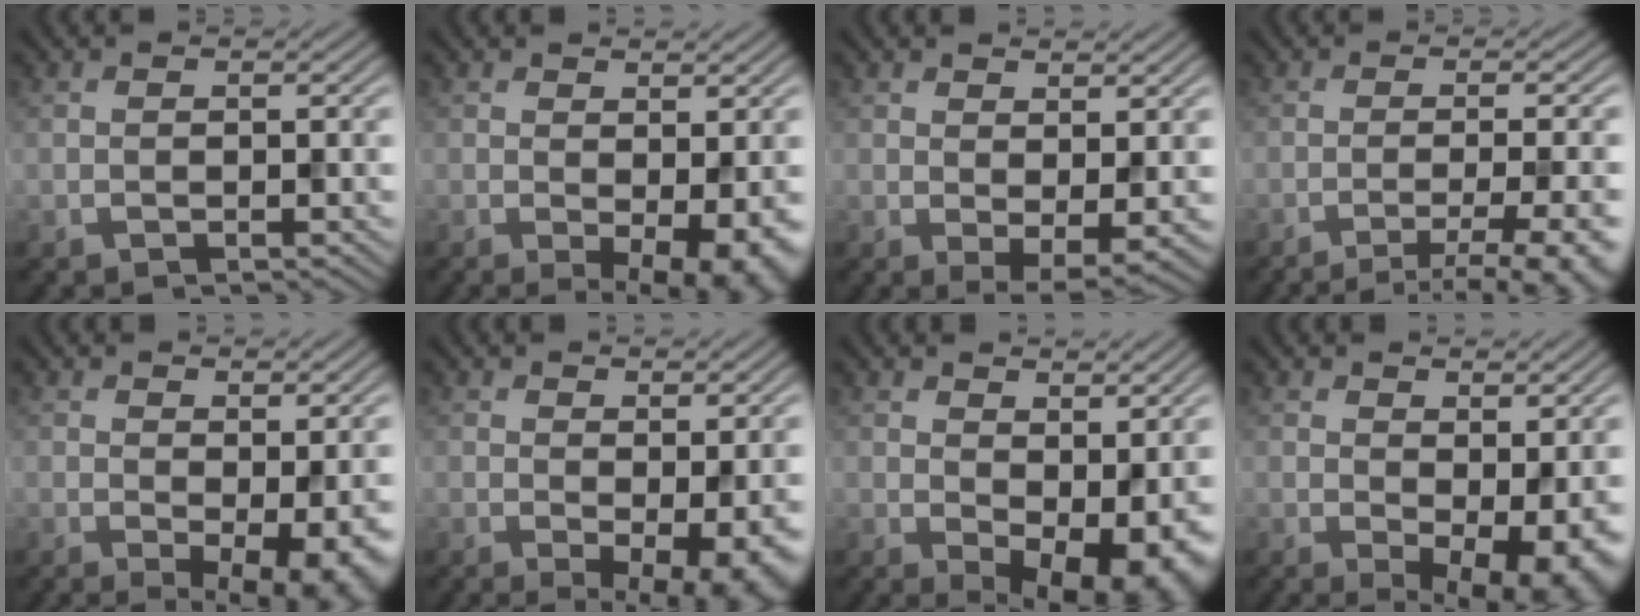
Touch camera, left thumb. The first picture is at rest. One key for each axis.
{"total": 5.2, "fx": -0.6, "fy": 1.6, "fz": 4.9, "tx": -0.067, "ty": -0.011, "tz": -0.001}
{"total": 3.5, "fx": 1.4, "fy": 1.2, "fz": 3.0, "tx": -0.054, "ty": -0.012, "tz": 0.031}
{"total": 8.8, "fx": -5.6, "fy": 1.6, "fz": 6.6, "tx": -0.086, "ty": 0.000, "tz": -0.072}
{"total": 5.7, "fx": -0.4, "fy": 2.1, "fz": 5.3, "tx": -0.075, "ty": -0.011, "tz": 0.004}
{"total": 5.5, "fx": -0.4, "fy": 1.9, "fz": 5.2, "tx": -0.071, "ty": -0.010, "tz": 0.003}
{"total": 10.1, "fx": 0.5, "fy": 5.8, "fz": 8.3, "tx": -0.115, "ty": -0.020, "tz": 0.028}
{"total": 8.2, "fx": 0.0, "fy": 4.1, "fz": 7.1, "tx": -0.093, "ty": -0.017, "tz": 0.016}